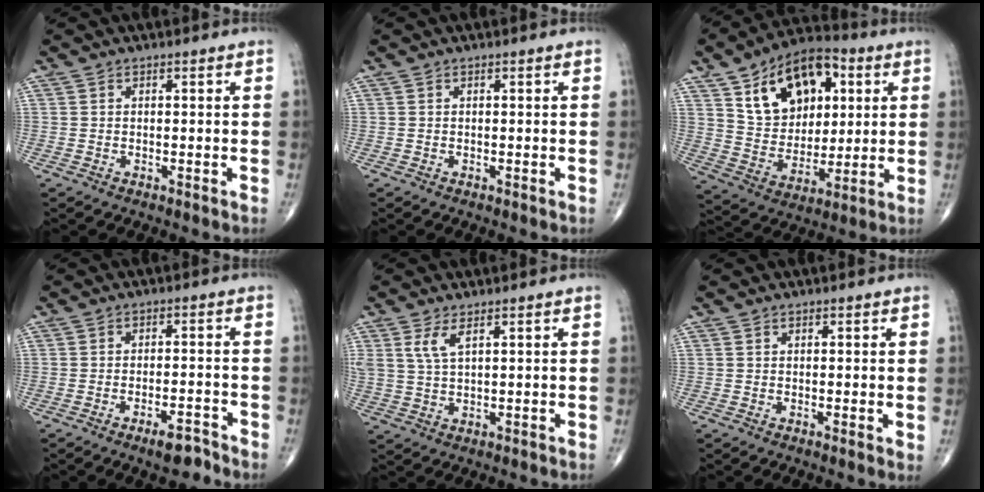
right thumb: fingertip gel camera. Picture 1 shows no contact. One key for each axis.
{"total": 0.0}
{"total": 19.2, "fx": 7.1, "fy": 12.5, "fz": 12.7, "tx": -0.162, "ty": -0.011, "tz": 0.123}
{"total": 4.5, "fx": -3.2, "fy": 1.2, "fz": 2.9, "tx": -0.043, "ty": 0.015, "tz": -0.050}
{"total": 3.8, "fx": 1.9, "fy": 1.2, "fz": 3.1, "tx": -0.071, "ty": -0.006, "tz": 0.048}
{"total": 1.1, "fx": 0.3, "fy": 0.2, "fz": 1.0, "tx": -0.020, "ty": -0.005, "tz": 0.002}